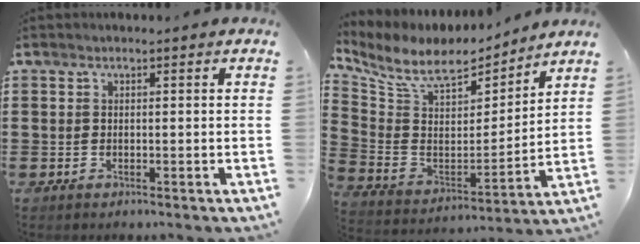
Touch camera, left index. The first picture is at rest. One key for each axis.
{"total": 9.1, "fx": 7.5, "fy": 3.5, "fz": 3.9, "tx": -0.115, "ty": -0.044, "tz": 0.130}